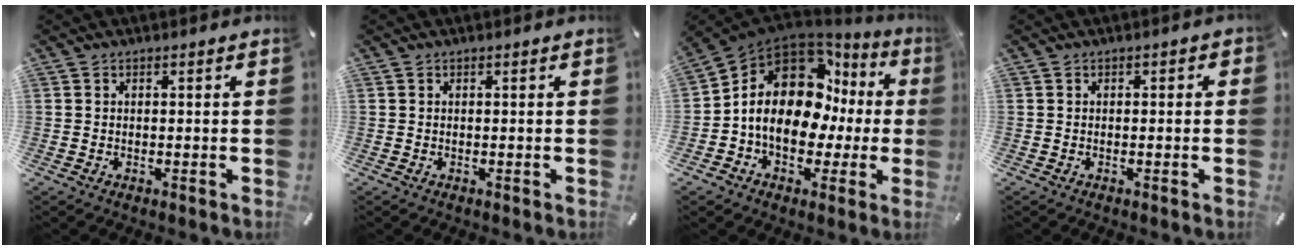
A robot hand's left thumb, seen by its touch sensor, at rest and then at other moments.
{"total": 0.0}
{"total": 16.2, "force": [2.9, 11.7, 10.9], "torque": [-0.185, -0.026, 0.046]}
{"total": 0.8, "force": [-0.3, 0.6, 0.5], "torque": [-0.008, 0.002, -0.007]}